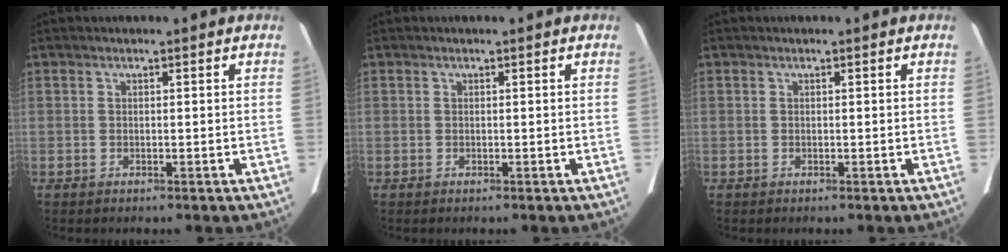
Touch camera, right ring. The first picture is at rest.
{"total": 0.0}
{"total": 0.0}